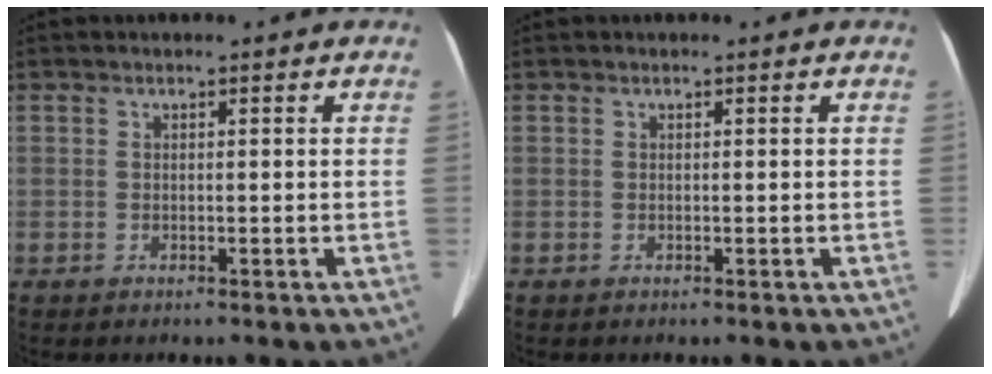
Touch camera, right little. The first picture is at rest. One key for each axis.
{"total": 0.0}